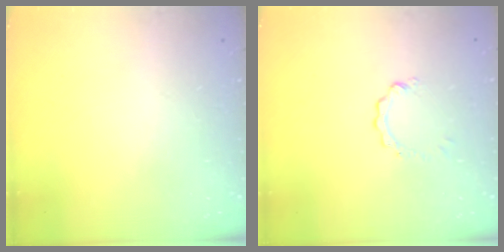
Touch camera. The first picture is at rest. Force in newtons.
{"total": 0.8, "press": 0.8, "slide": 0.1}